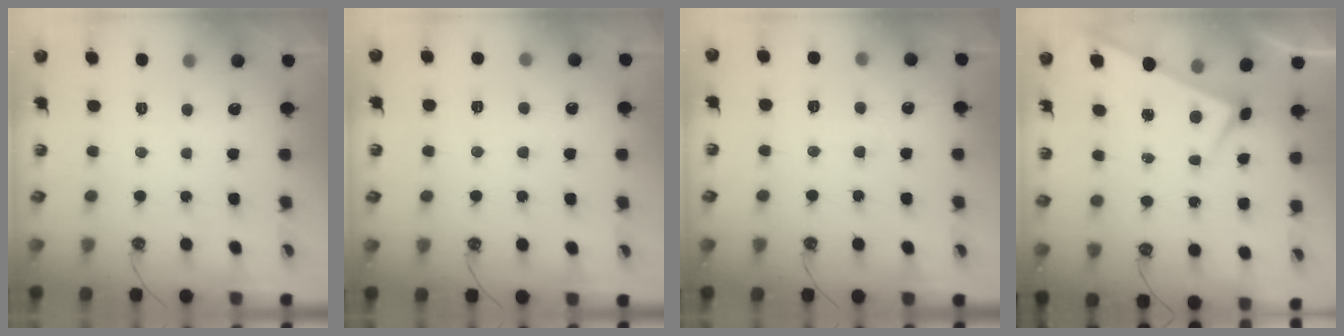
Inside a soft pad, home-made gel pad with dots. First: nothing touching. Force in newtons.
{"total": 2.6, "press": 2.5, "slide": 0.6}
{"total": 0.8, "press": 0.6, "slide": 0.5}
{"total": 2.9, "press": 2.9, "slide": 0.1}